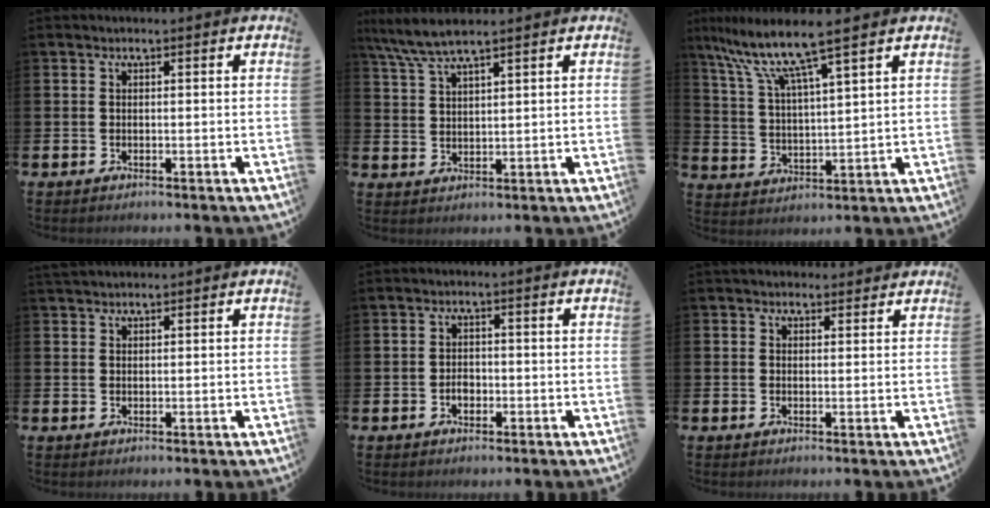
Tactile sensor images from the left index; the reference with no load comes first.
{"total": 5.9, "force": [5.1, 0.5, 3.0], "torque": [-0.073, -0.012, 0.092]}
{"total": 8.9, "force": [7.2, 0.5, 5.3], "torque": [-0.132, -0.030, 0.122]}
{"total": 1.6, "force": [1.5, 0.4, 0.2], "torque": [0.004, -0.002, 0.026]}
{"total": 1.9, "force": [-0.6, 1.4, 1.1], "torque": [-0.014, 0.002, -0.015]}
{"total": 2.1, "force": [1.9, 0.8, 0.0], "torque": [0.015, -0.007, 0.032]}